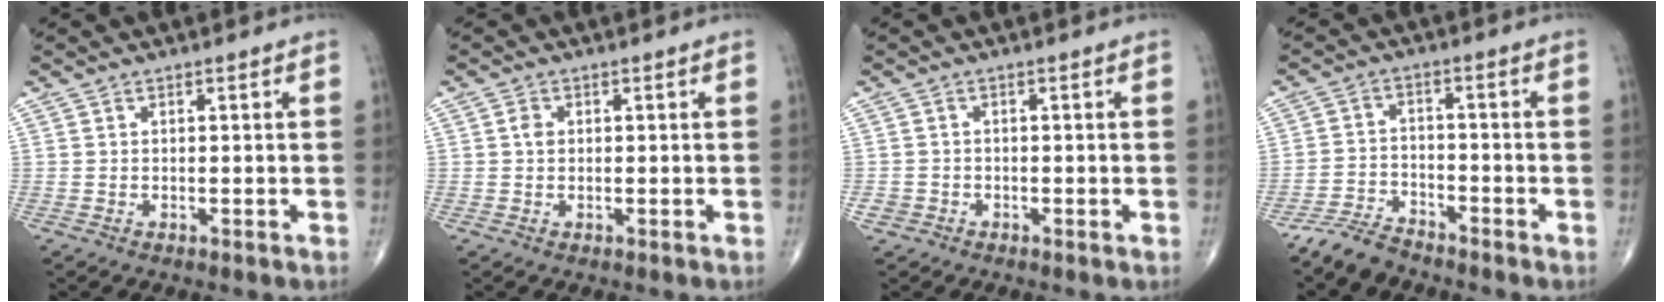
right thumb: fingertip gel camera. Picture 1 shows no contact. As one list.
[{"total": 1.6, "force": [0.2, 1.2, 1.0], "torque": [-0.013, 0.004, 0.002]}, {"total": 1.8, "force": [-0.9, 1.5, 0.3], "torque": [-0.003, 0.005, -0.019]}, {"total": 5.3, "force": [-4.9, 1.8, 1.0], "torque": [-0.018, 0.019, -0.101]}]